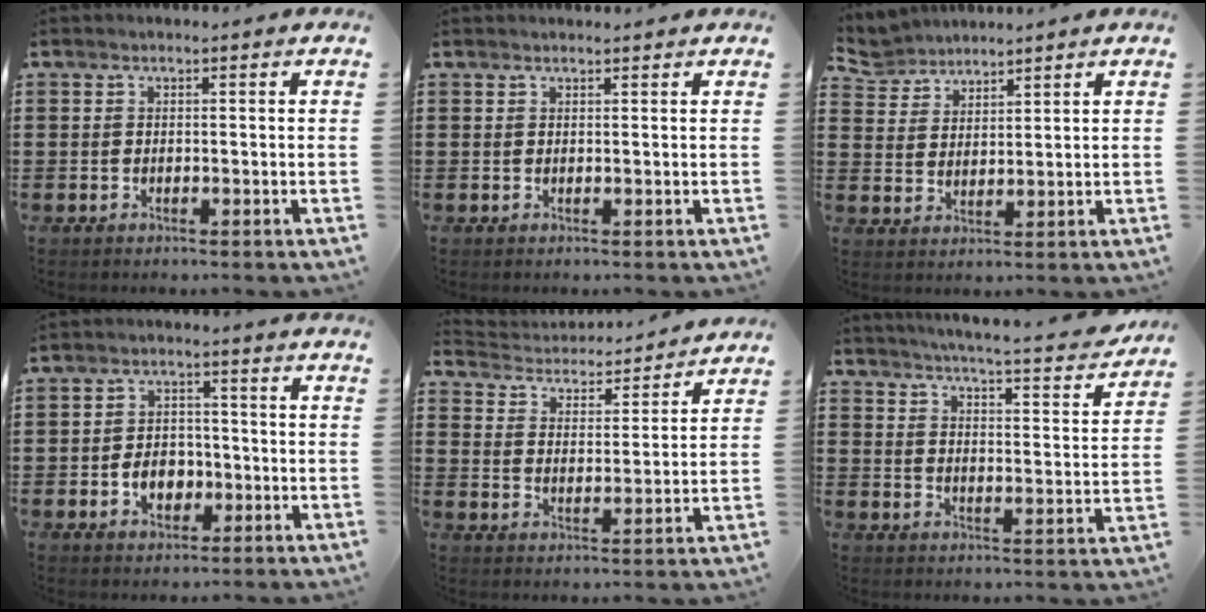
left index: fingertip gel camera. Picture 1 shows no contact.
{"total": 0.7, "force": [0.7, 0.1, 0.0], "torque": [-0.002, 0.000, 0.014]}
{"total": 4.5, "force": [4.2, 1.5, 0.2], "torque": [-0.024, -0.010, 0.079]}
{"total": 4.9, "force": [-1.5, 3.5, 3.0], "torque": [-0.051, 0.003, -0.031]}
{"total": 3.3, "force": [3.3, 0.4, 0.0], "torque": [-0.023, -0.028, 0.049]}
{"total": 4.5, "force": [4.2, -0.7, 1.6], "torque": [-0.053, -0.040, 0.062]}